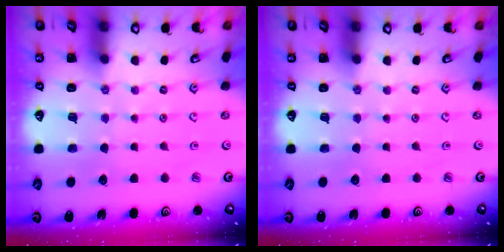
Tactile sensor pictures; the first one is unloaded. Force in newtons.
{"total": 0.0}